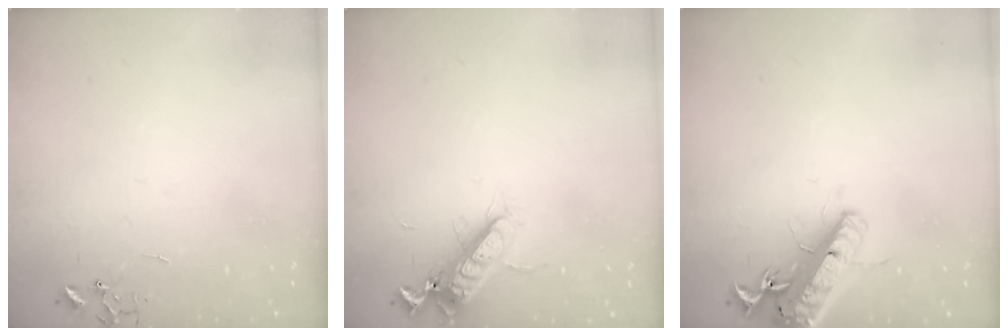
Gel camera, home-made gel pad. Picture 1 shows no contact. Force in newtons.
{"total": 13.5, "press": 13.3, "slide": 1.9}
{"total": 17.1, "press": 16.8, "slide": 3.4}